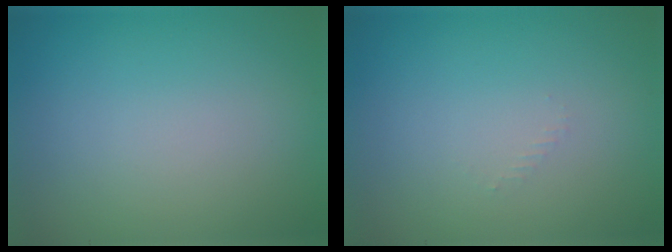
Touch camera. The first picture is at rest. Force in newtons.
{"total": 0.5, "press": 0.5, "slide": 0.2}